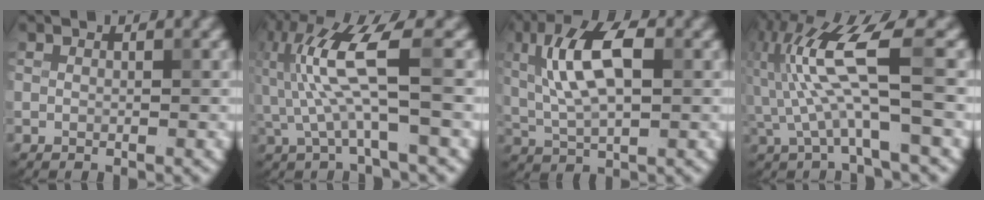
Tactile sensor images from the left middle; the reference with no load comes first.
{"total": 6.7, "force": [0.6, 1.0, 6.6], "torque": [-0.149, 0.013, 0.015]}
{"total": 7.5, "force": [1.6, 3.1, 6.6], "torque": [-0.127, 0.014, 0.023]}
{"total": 7.6, "force": [0.0, 1.3, 7.5], "torque": [-0.162, 0.020, -0.001]}